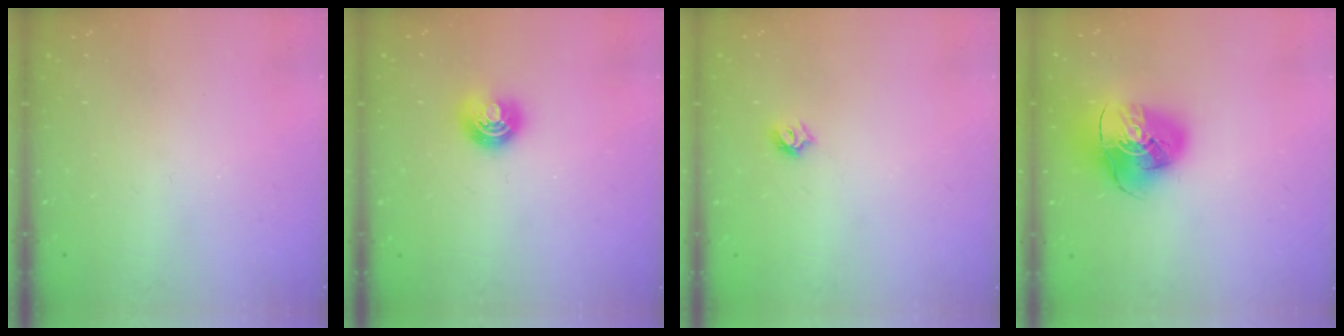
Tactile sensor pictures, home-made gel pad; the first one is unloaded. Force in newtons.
{"total": 6.6, "press": 6.6, "slide": 0.5}
{"total": 4.8, "press": 4.8, "slide": 0.6}
{"total": 12.2, "press": 12.1, "slide": 1.6}